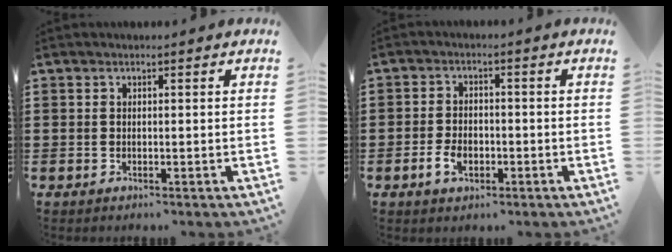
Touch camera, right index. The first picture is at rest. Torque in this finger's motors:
{"motor_torque": [1.02, 1.12, -0.01, 0.00]}